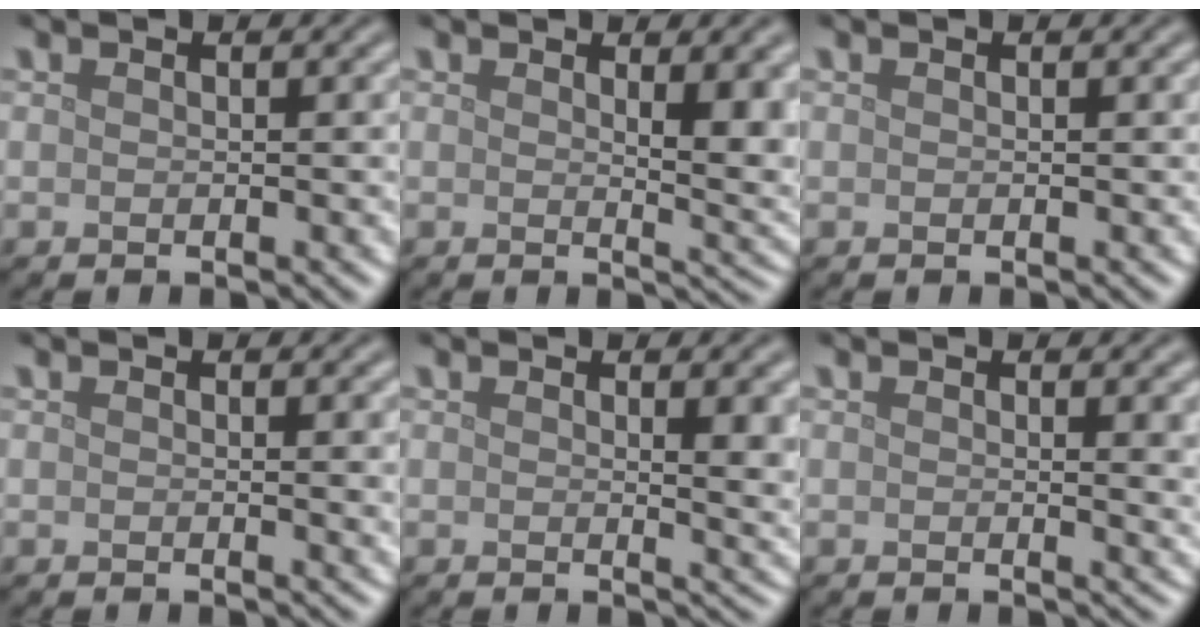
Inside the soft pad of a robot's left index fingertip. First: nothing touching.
{"total": 4.6, "force": [1.4, 1.5, 4.1], "torque": [-0.046, -0.005, 0.025]}
{"total": 0.0}
{"total": 1.8, "force": [0.3, 0.5, 1.7], "torque": [-0.016, 0.001, 0.001]}
{"total": 3.8, "force": [0.9, 1.2, 3.5], "torque": [-0.035, -0.001, 0.013]}
{"total": 2.8, "force": [0.7, 0.9, 2.6], "torque": [-0.021, -0.001, 0.008]}